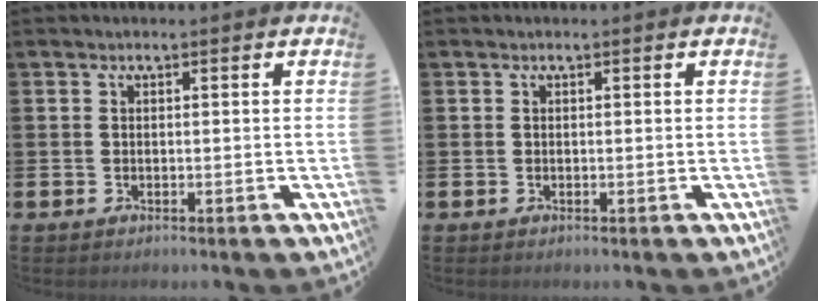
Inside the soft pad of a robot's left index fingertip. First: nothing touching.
{"total": 0.0}